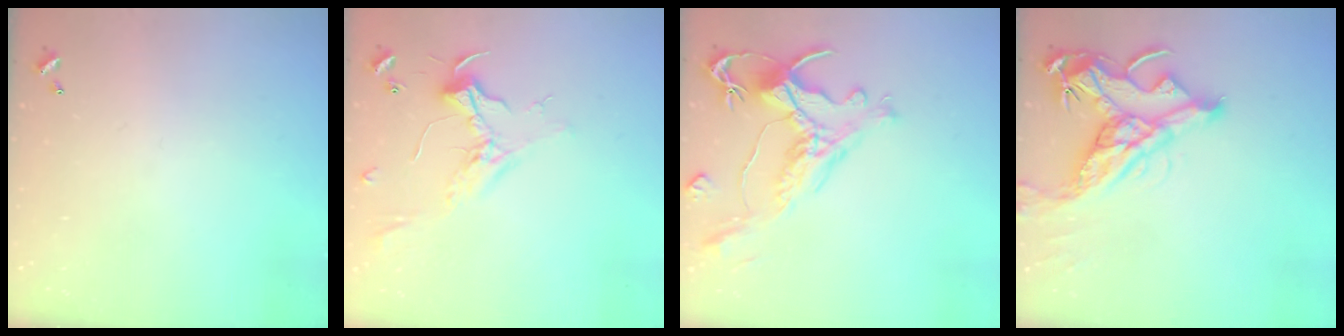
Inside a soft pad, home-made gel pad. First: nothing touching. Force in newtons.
{"total": 2.4, "press": 2.3, "slide": 0.7}
{"total": 1.8, "press": 1.2, "slide": 1.3}
{"total": 14.7, "press": 14.5, "slide": 2.1}